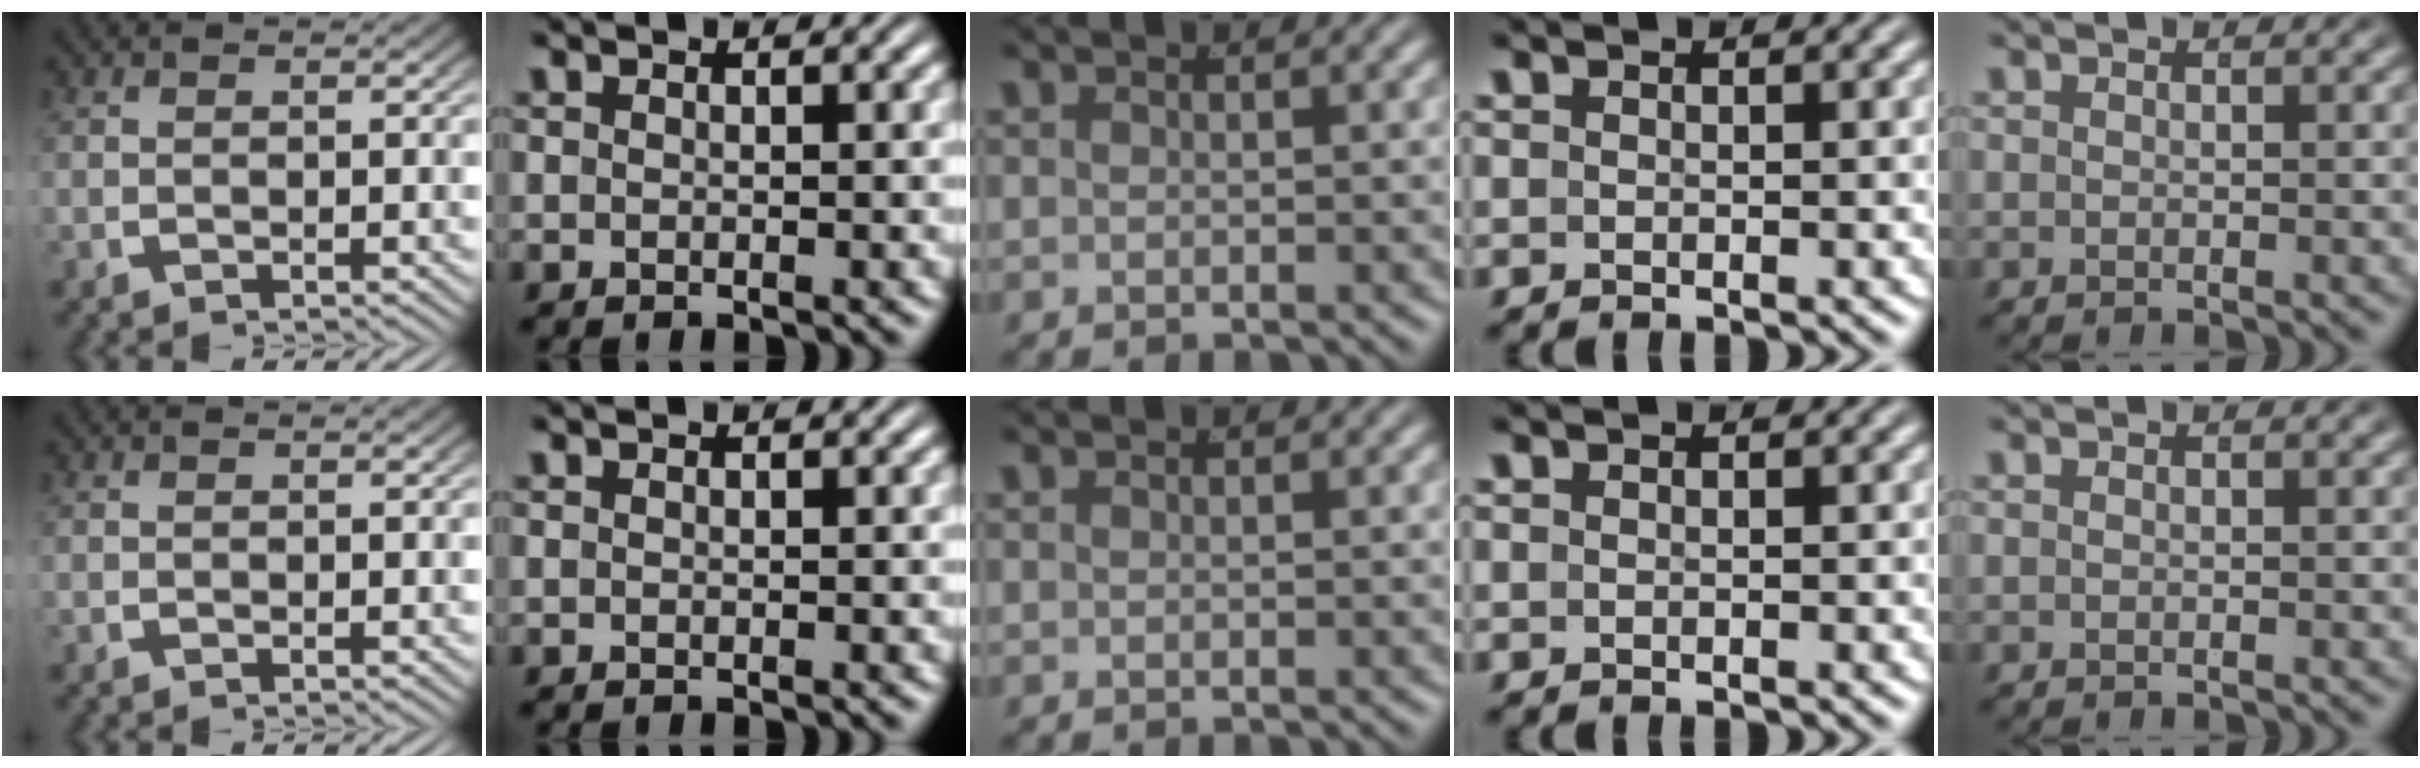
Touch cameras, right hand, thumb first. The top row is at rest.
{}